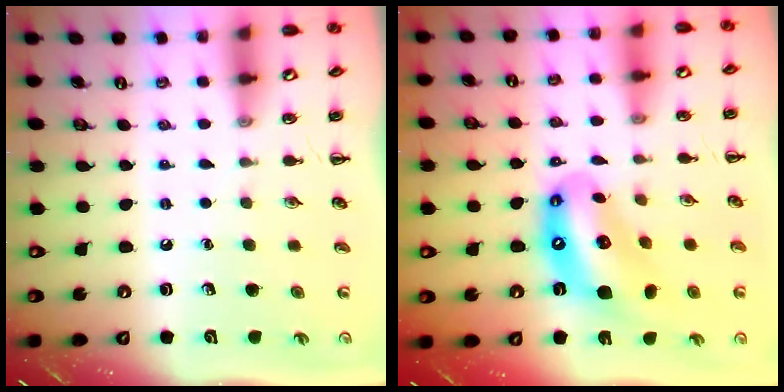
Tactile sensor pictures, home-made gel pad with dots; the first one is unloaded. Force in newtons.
{"total": 14.1, "press": 13.6, "slide": 3.9}